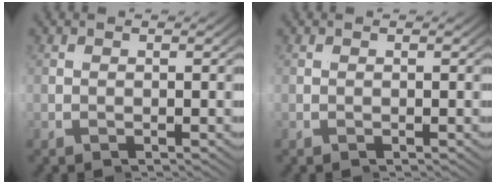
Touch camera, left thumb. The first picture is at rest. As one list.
[{"total": 0.0}]